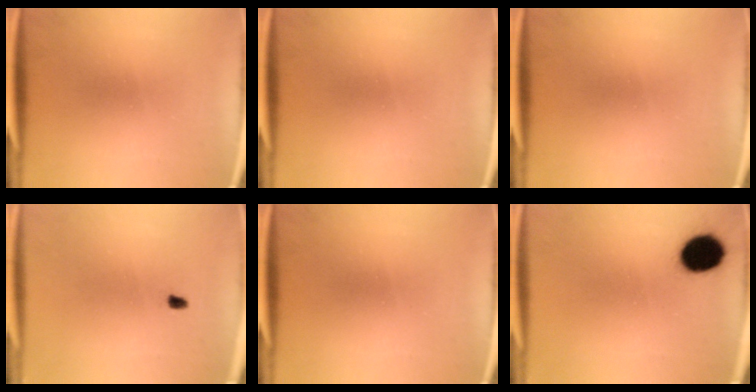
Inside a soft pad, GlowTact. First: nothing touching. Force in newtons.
{"total": 0.0}
{"total": 0.0}
{"total": 0.9}
{"total": 0.0}
{"total": 10.6}